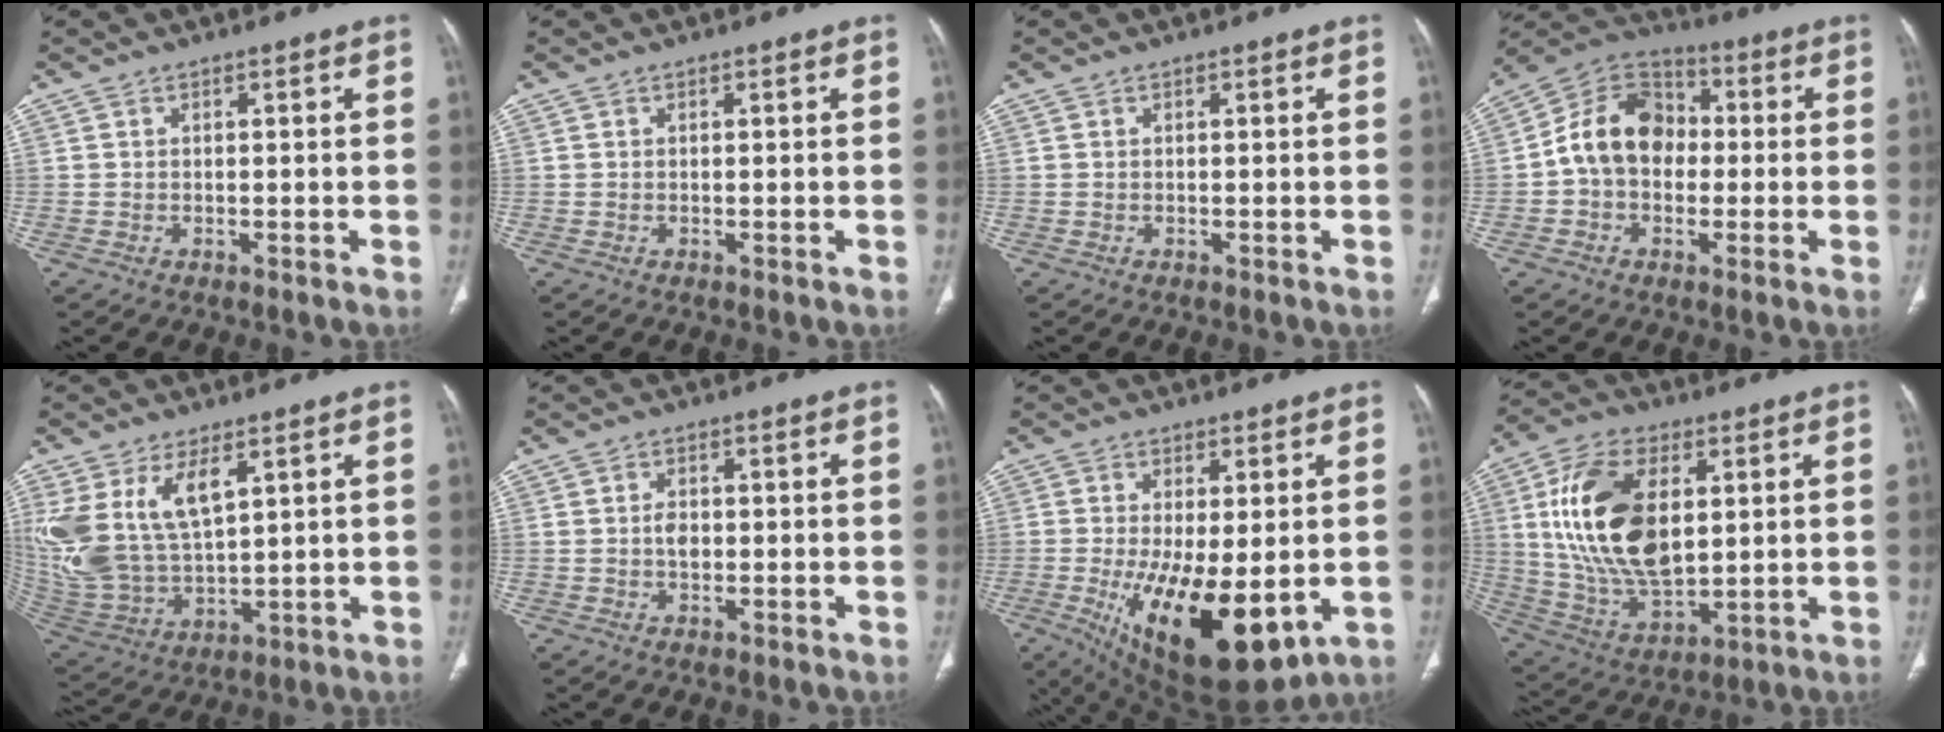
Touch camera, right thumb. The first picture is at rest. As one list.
[{"total": 0.0}, {"total": 0.0}, {"total": 13.4, "force": [-0.3, 10.4, 8.6], "torque": [-0.125, 0.038, -0.020]}, {"total": 16.8, "force": [6.8, 8.7, 12.7], "torque": [-0.262, -0.027, 0.151]}, {"total": 2.6, "force": [-0.1, 1.7, 1.9], "torque": [-0.028, 0.002, -0.003]}, {"total": 18.3, "force": [-4.3, 7.5, 16.1], "torque": [-0.259, -0.027, -0.041]}, {"total": 21.1, "force": [4.1, 11.9, 17.0], "torque": [-0.314, -0.015, 0.083]}]